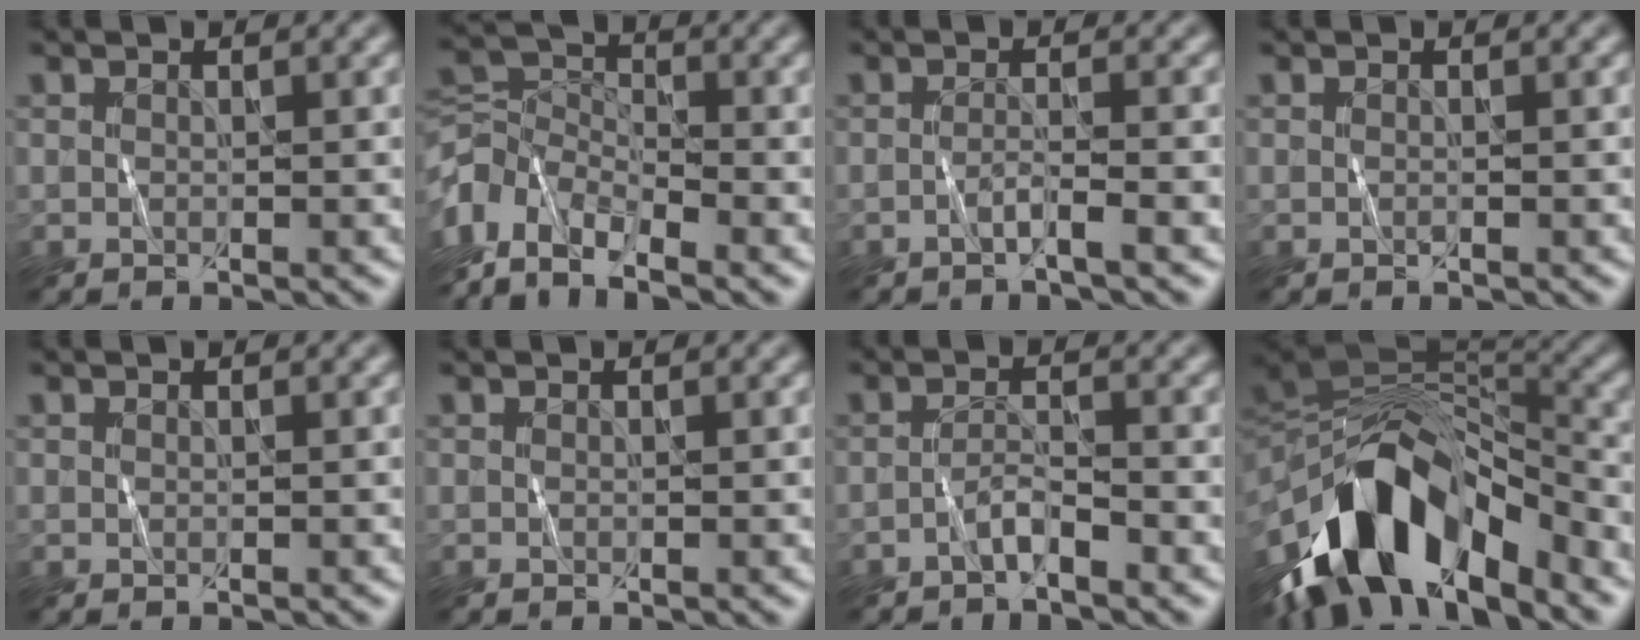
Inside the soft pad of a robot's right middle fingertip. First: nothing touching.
{"total": 7.5, "force": [-4.5, 4.3, 4.1], "torque": [-0.086, 0.003, -0.103]}
{"total": 1.8, "force": [-1.0, 0.1, 1.5], "torque": [-0.019, 0.007, -0.026]}
{"total": 0.0}
{"total": 0.0}
{"total": 0.0}
{"total": 1.7, "force": [-1.3, 0.2, 1.1], "torque": [-0.018, 0.009, -0.029]}
{"total": 13.3, "force": [-8.0, 6.0, 8.7], "torque": [-0.147, 0.009, -0.133]}